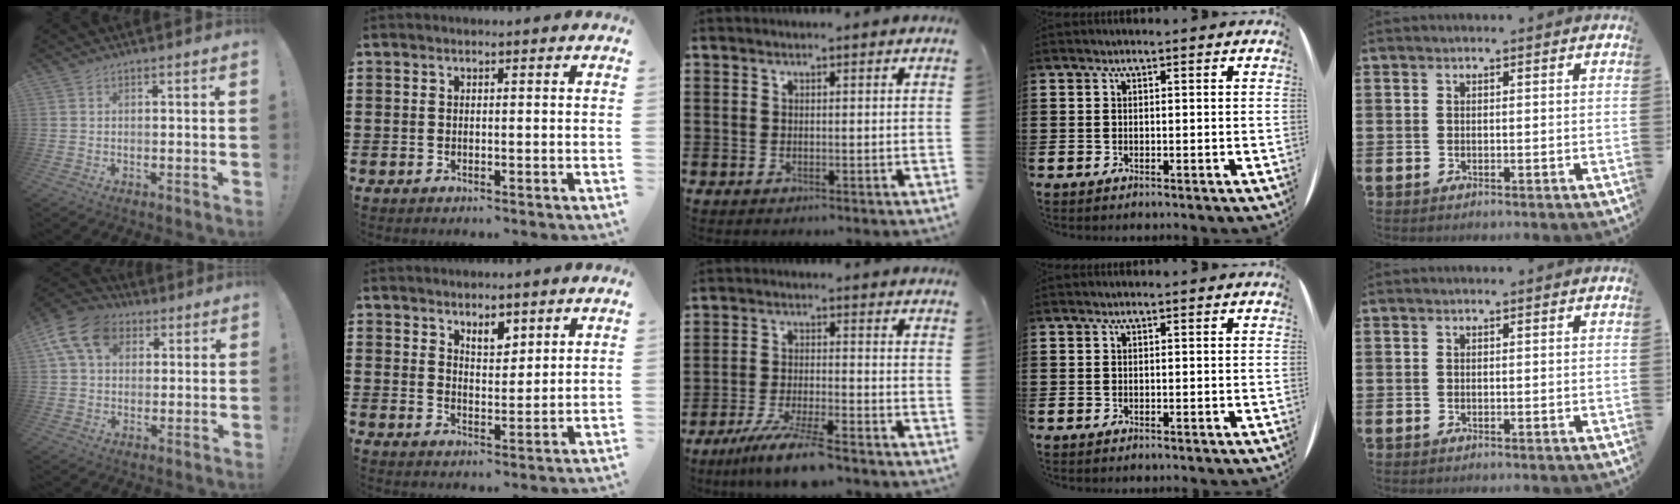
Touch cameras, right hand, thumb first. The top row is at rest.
{"thumb": {"total": 14.0, "force": [5.2, 10.1, 8.1], "torque": [-0.139, -0.011, 0.104]}, "index": {"total": 3.7, "force": [3.0, 1.7, 1.3], "torque": [-0.025, 0.001, 0.053]}, "middle": {"total": 6.9, "force": [-5.7, 0.0, 3.9], "torque": [-0.078, -0.016, -0.105]}}